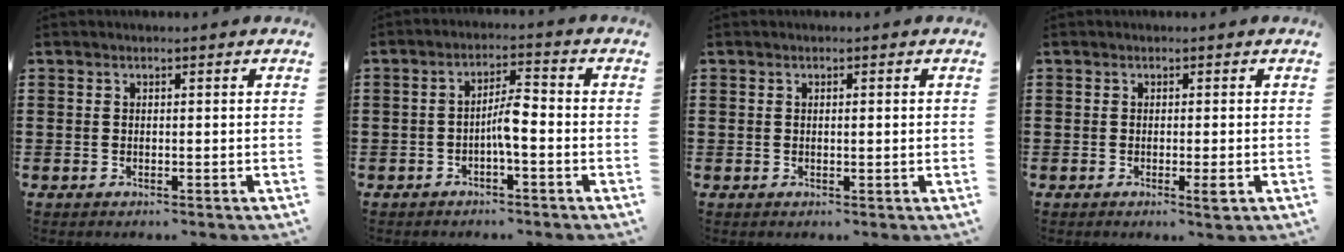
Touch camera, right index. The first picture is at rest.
{"total": 4.3, "force": [-1.3, 0.8, 4.0], "torque": [-0.081, 0.005, -0.030]}
{"total": 0.6, "force": [0.0, 0.1, 0.6], "torque": [-0.011, -0.002, 0.001]}
{"total": 2.3, "force": [-0.7, 0.0, 2.2], "torque": [-0.044, -0.012, -0.013]}